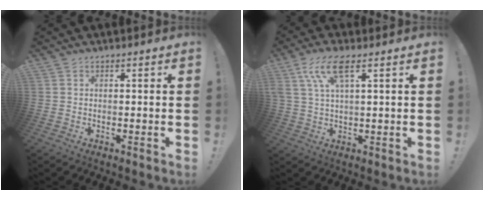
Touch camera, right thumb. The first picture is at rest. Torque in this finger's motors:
{"motor_torque": [1.45, 1.48, 0.95, -0.20, 0.16]}